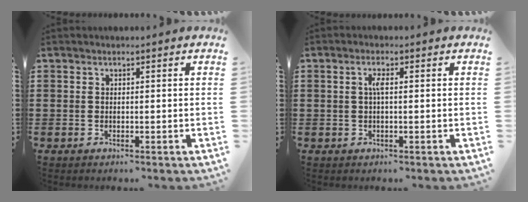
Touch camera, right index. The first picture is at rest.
{"total": 2.1, "force": [0.2, 0.4, 2.0], "torque": [-0.039, 0.002, 0.002]}